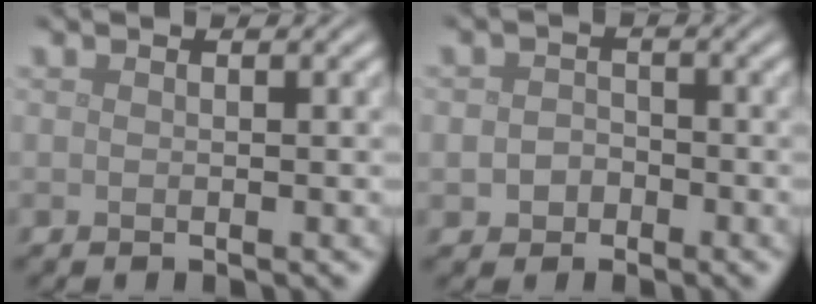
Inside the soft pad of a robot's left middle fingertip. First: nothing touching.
{"total": 1.7, "force": [-0.6, 1.5, 0.6], "torque": [-0.007, 0.001, -0.016]}